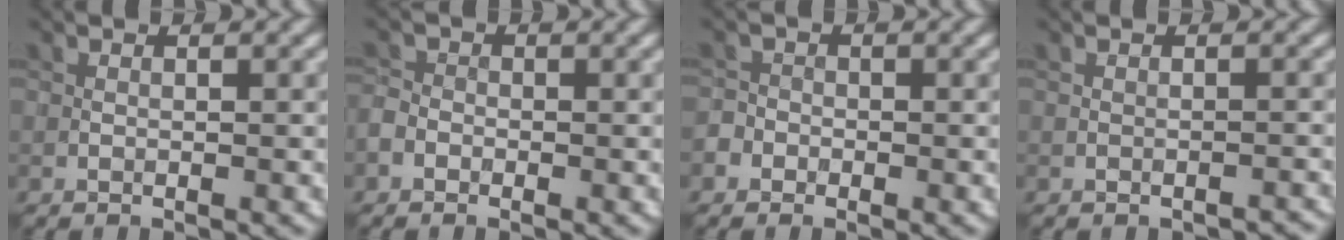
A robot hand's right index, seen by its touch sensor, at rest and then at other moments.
{"total": 1.4, "force": [-0.7, 1.1, 0.4], "torque": [0.000, 0.001, -0.020]}
{"total": 1.9, "force": [-1.0, 1.5, 0.2], "torque": [0.012, 0.006, -0.024]}
{"total": 1.0, "force": [-1.0, 0.3, 0.1], "torque": [0.003, 0.004, -0.013]}